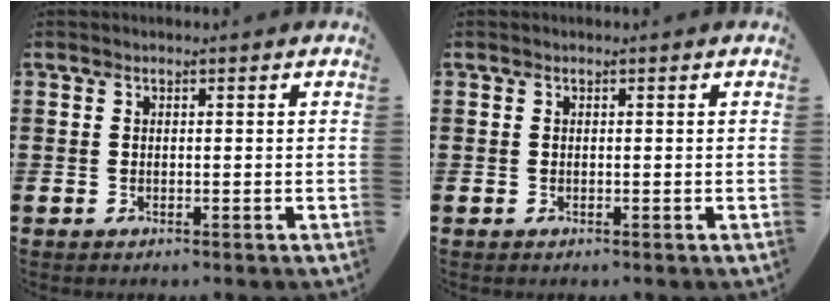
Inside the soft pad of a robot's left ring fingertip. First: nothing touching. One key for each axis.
{"total": 0.0}